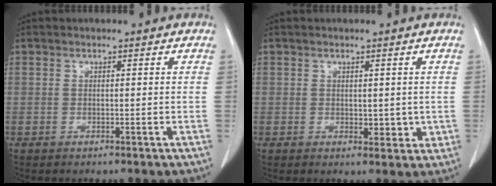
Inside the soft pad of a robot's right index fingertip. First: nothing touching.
{"total": 2.5, "force": [0.2, 1.5, 2.0], "torque": [-0.025, -0.008, 0.008]}